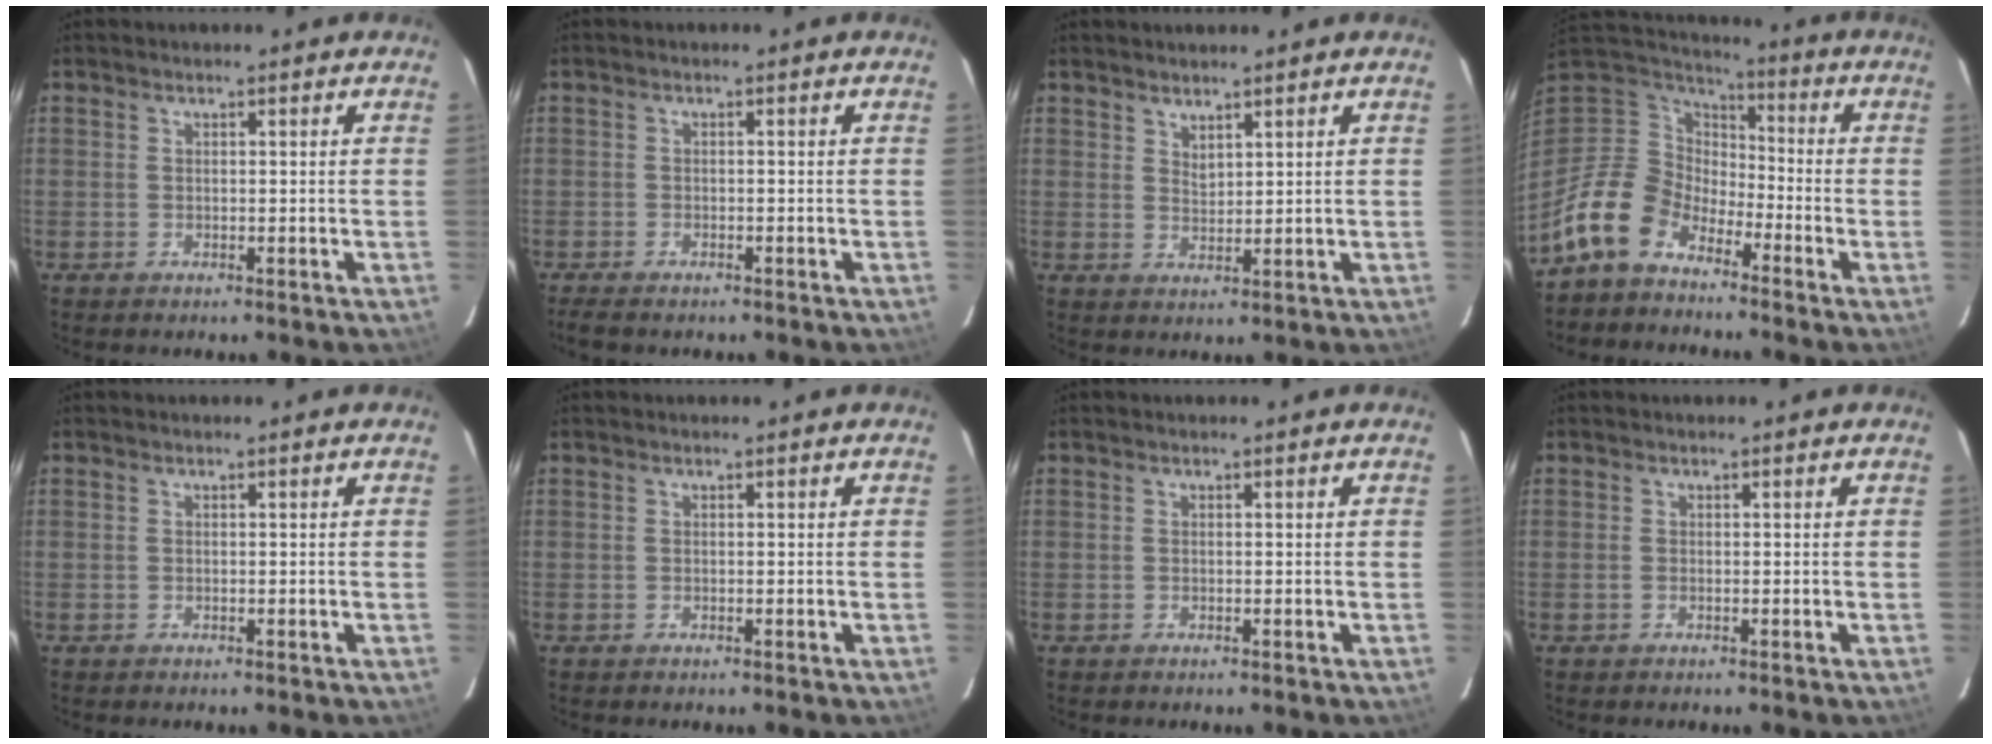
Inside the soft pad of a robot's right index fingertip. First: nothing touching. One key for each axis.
{"total": 3.7, "fx": -3.1, "fy": 1.2, "fz": 1.8, "tx": -0.046, "ty": -0.013, "tz": -0.055}
{"total": 2.3, "fx": 2.0, "fy": 0.8, "fz": 0.7, "tx": -0.009, "ty": 0.002, "tz": 0.037}
{"total": 11.9, "fx": -8.5, "fy": 7.1, "fz": 4.3, "tx": -0.099, "ty": 0.020, "tz": -0.170}
{"total": 0.0}
{"total": 0.0}
{"total": 0.0}
{"total": 0.5, "fx": -0.1, "fy": 0.1, "fz": 0.5, "tx": -0.012, "ty": 0.001, "tz": -0.004}